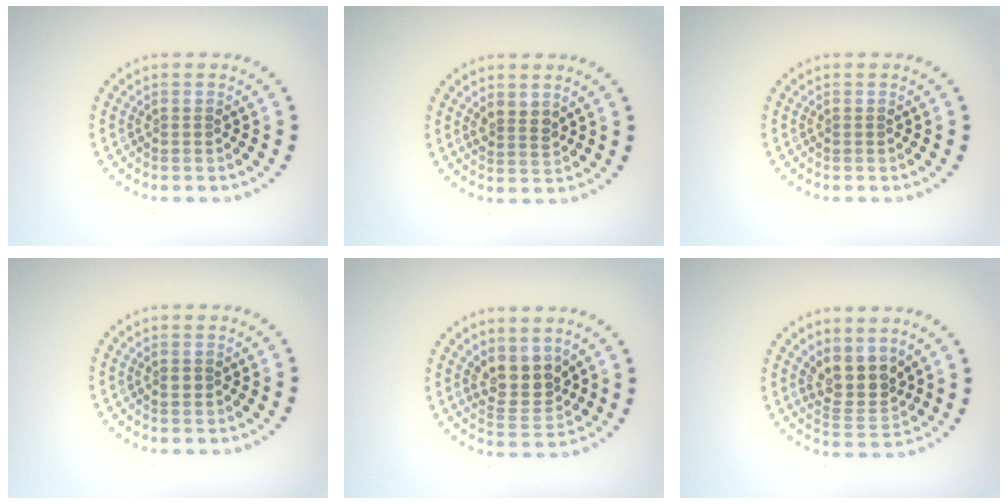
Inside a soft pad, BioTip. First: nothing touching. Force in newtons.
{"total": 1.7, "press": 1.5, "slide": 0.9}
{"total": 0.0}
{"total": 0.8, "press": 0.8, "slide": 0.1}
{"total": 3.4, "press": 3.1, "slide": 1.5}
{"total": 3.8, "press": 3.2, "slide": 2.1}